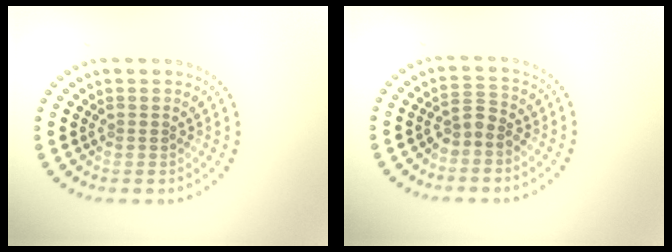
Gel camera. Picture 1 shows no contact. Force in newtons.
{"total": 1.8, "press": 1.4, "slide": 1.2}